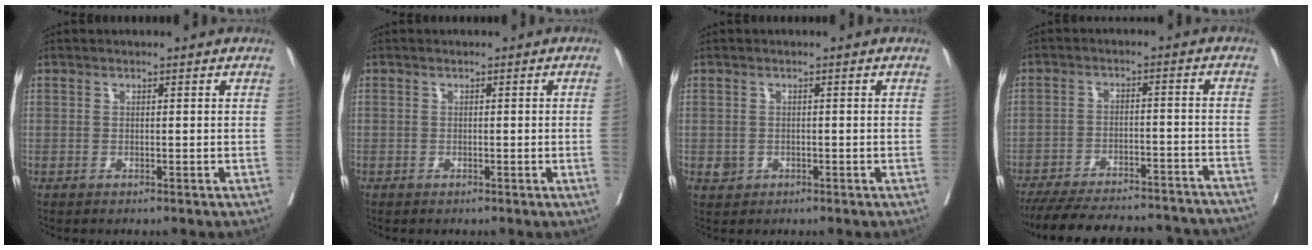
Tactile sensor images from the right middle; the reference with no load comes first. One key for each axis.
{"total": 0.8, "fx": -0.2, "fy": -0.2, "fz": 0.8, "tx": -0.014, "ty": -0.001, "tz": -0.003}
{"total": 1.5, "fx": -0.4, "fy": 1.4, "fz": 0.4, "tx": -0.005, "ty": 0.004, "tz": -0.002}
{"total": 27.7, "fx": -24.9, "fy": 5.7, "fz": 10.8, "tx": -0.168, "ty": -0.025, "tz": -0.325}